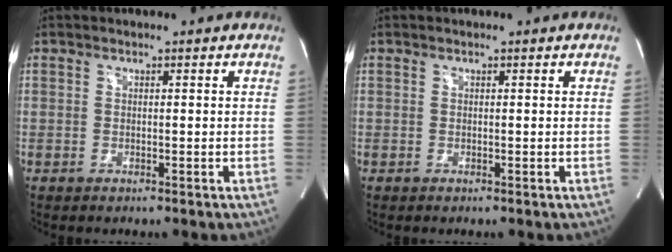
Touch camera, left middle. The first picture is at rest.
{"total": 0.0}